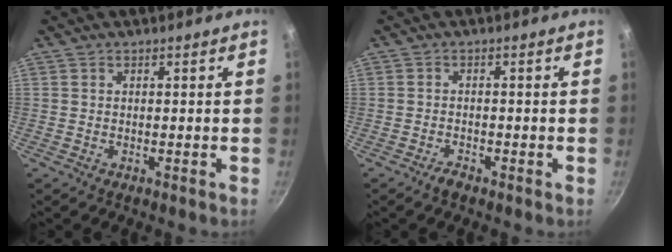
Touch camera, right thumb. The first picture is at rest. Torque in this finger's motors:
{"motor_torque": [0.56, 0.24, -0.16, 0.10, -0.03]}